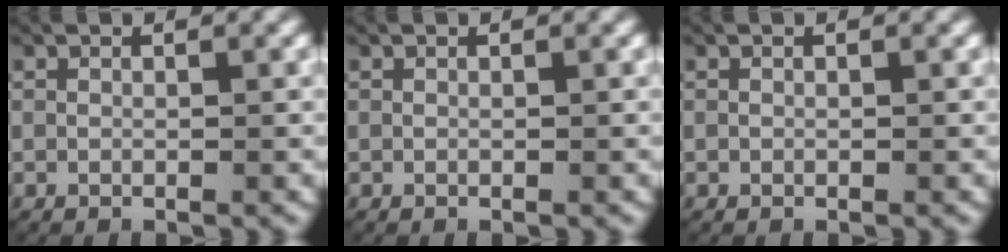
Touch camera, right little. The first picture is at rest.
{"total": 0.0}
{"total": 0.0}